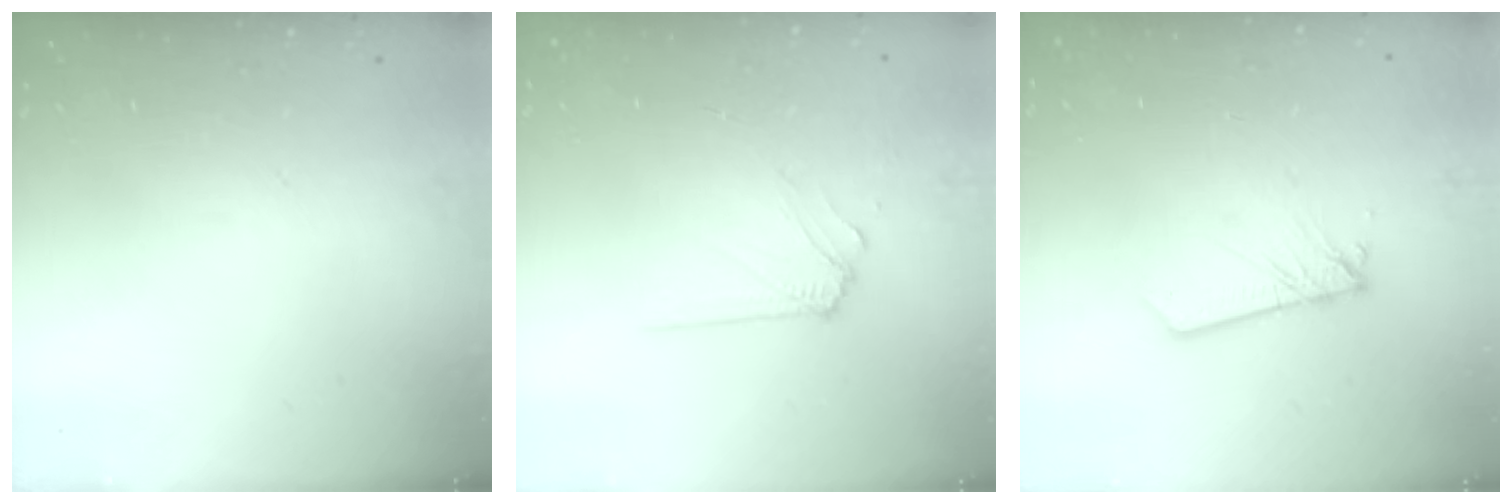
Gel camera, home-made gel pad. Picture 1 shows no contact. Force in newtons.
{"total": 6.2, "press": 6.2, "slide": 0.9}
{"total": 3.0, "press": 3.0, "slide": 0.4}